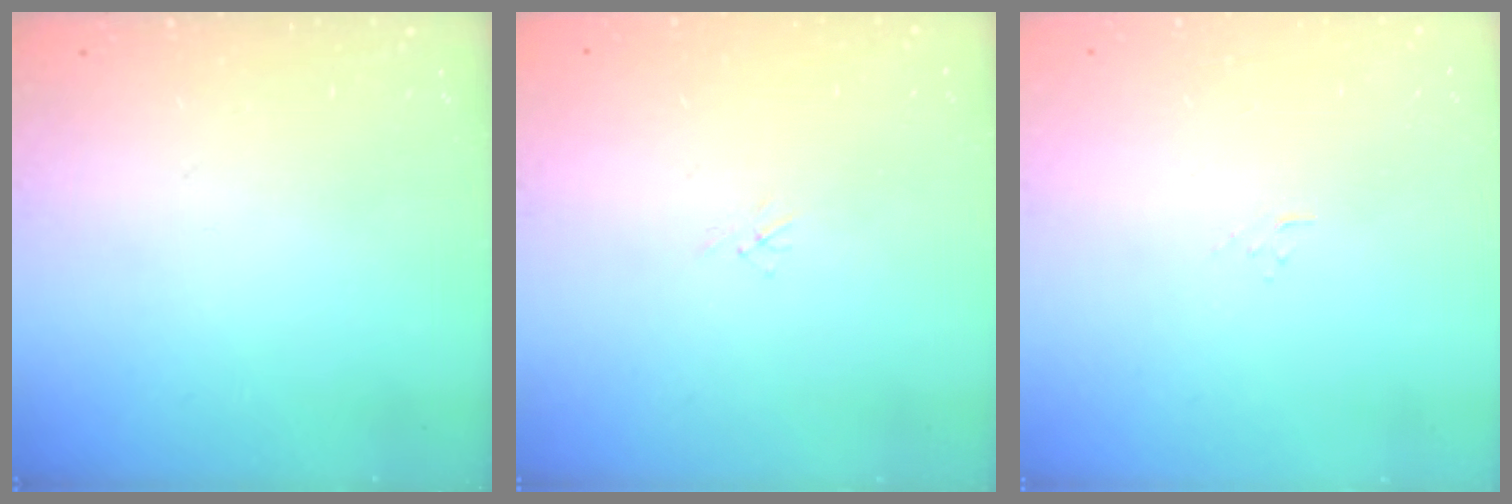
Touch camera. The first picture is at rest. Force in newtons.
{"total": 1.1, "press": 1.0, "slide": 0.3}
{"total": 4.1, "press": 4.1, "slide": 0.6}